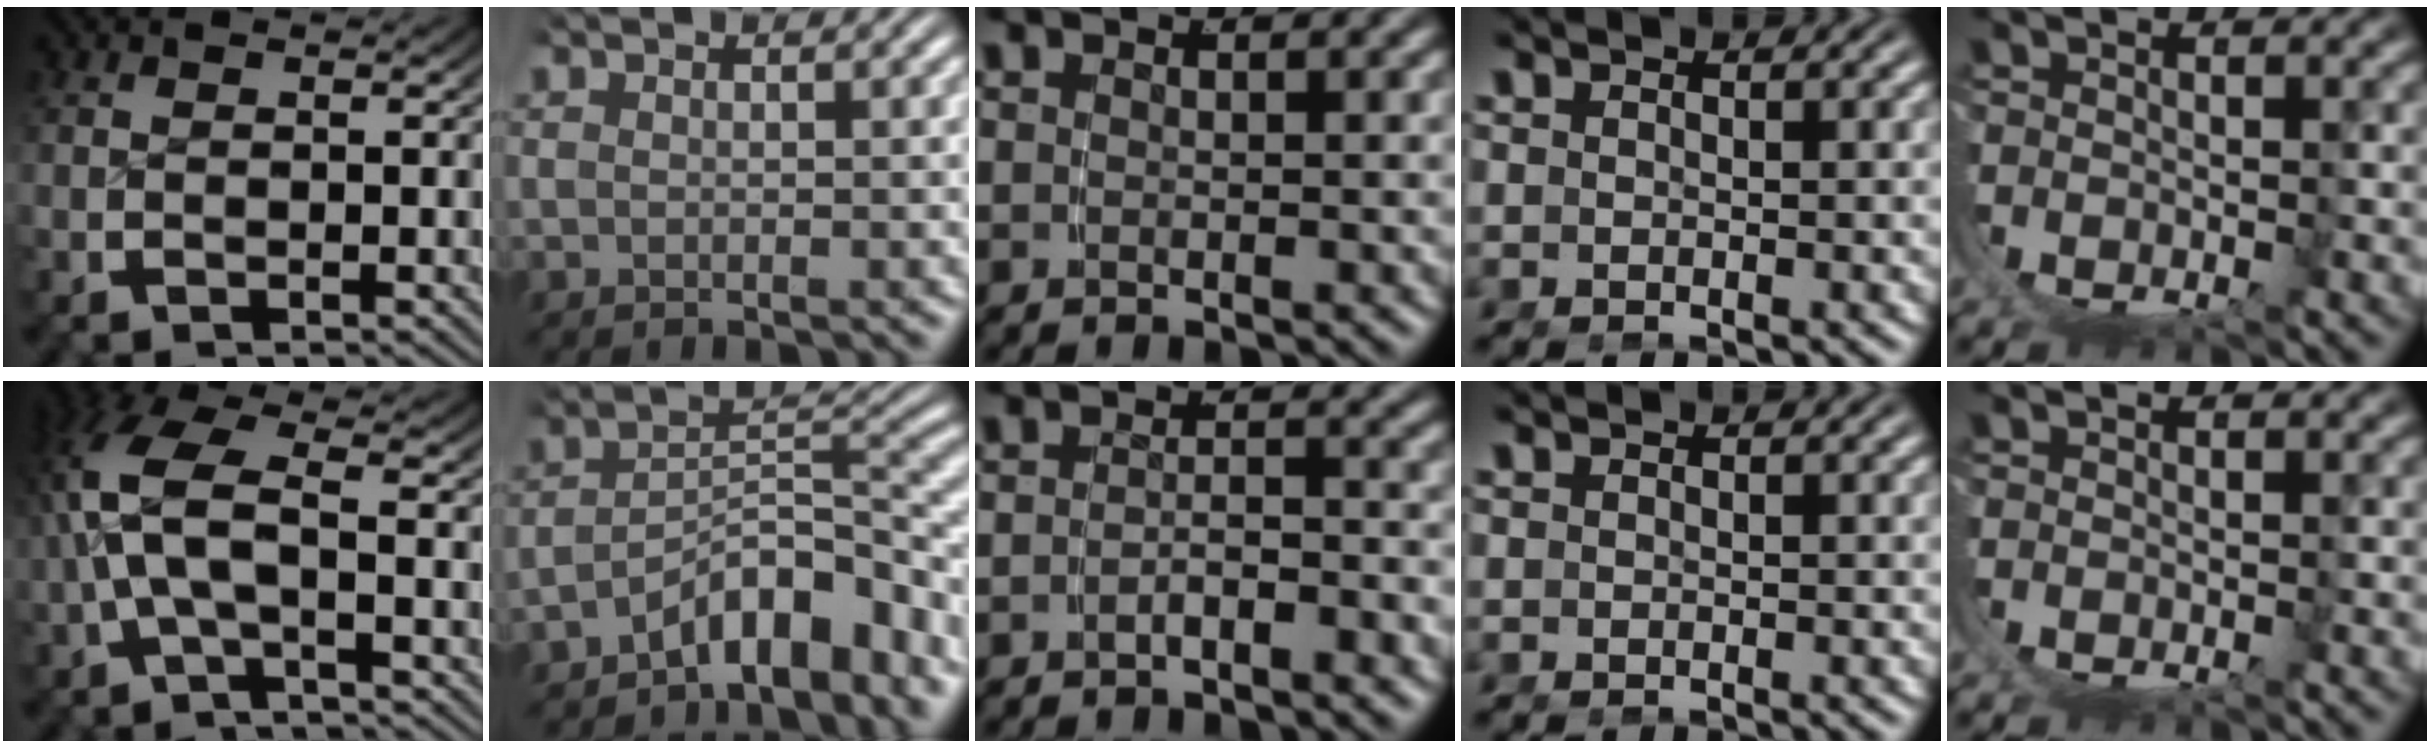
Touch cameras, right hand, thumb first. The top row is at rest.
{"thumb": {"total": 7.5, "force": [0.1, 3.9, 6.4], "torque": [-0.152, -0.008, 0.002]}, "index": {"total": 7.4, "force": [-4.1, 2.6, 5.6], "torque": [-0.080, -0.013, -0.061]}, "middle": {"total": 2.0, "force": [-1.7, 0.1, 1.0], "torque": [-0.010, 0.000, -0.032]}}